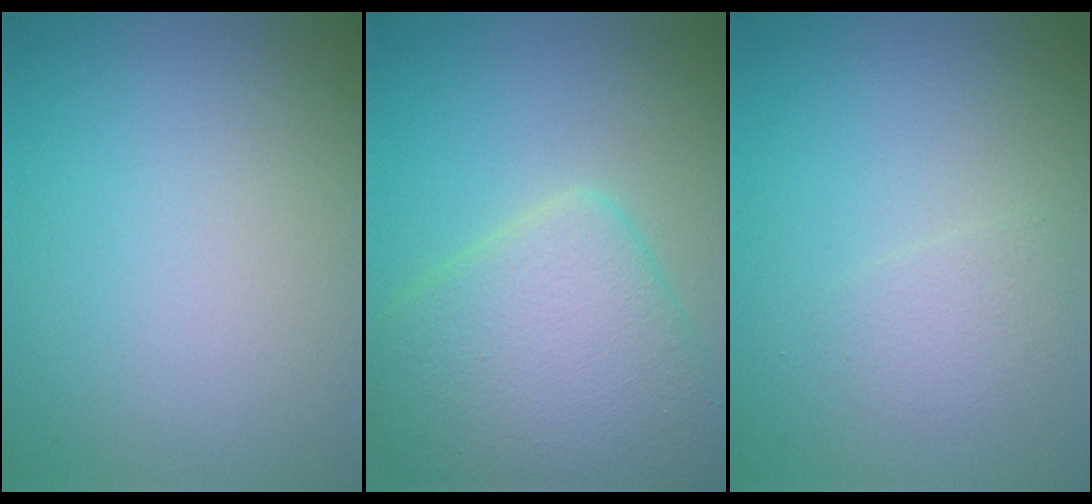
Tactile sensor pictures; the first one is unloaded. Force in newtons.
{"total": 7.5, "press": 7.5, "slide": 0.1}
{"total": 1.6, "press": 1.6, "slide": 0.1}